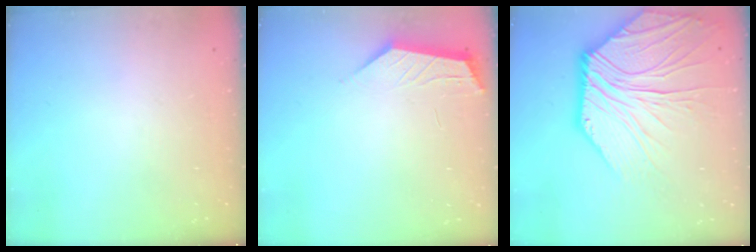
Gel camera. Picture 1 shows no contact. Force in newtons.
{"total": 1.8, "press": 1.7, "slide": 0.4}
{"total": 14.4, "press": 14.2, "slide": 2.2}